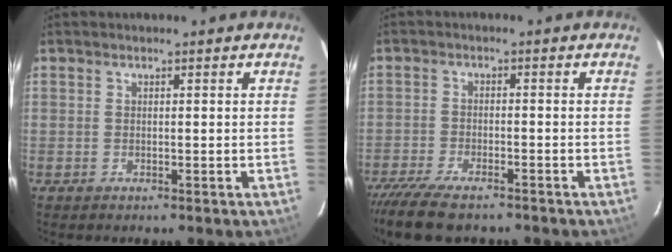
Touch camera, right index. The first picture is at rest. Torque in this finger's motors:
{"motor_torque": [1.16, -0.97, 0.47, 0.12]}